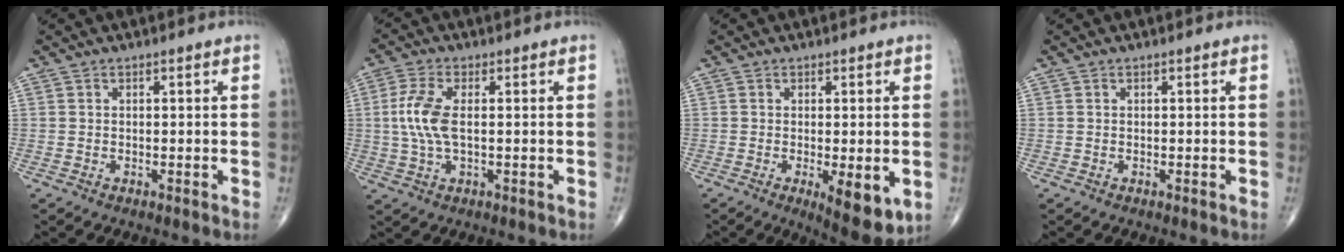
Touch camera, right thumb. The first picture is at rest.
{"total": 7.3, "force": [0.4, 3.1, 6.6], "torque": [-0.162, 0.006, 0.005]}
{"total": 8.1, "force": [-2.1, 2.8, 7.3], "torque": [-0.099, -0.021, -0.026]}
{"total": 0.0}